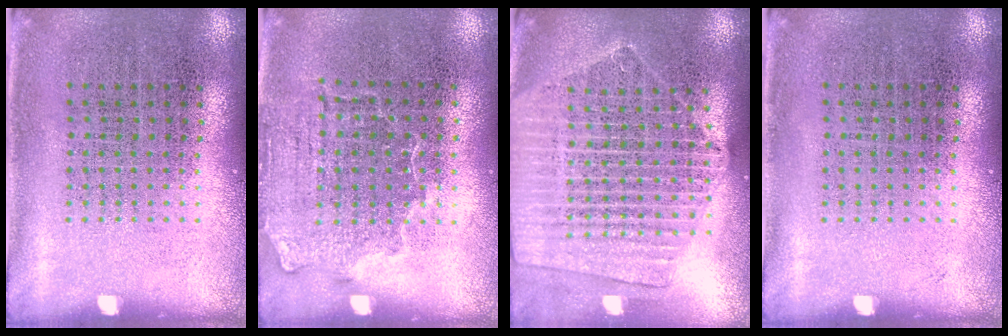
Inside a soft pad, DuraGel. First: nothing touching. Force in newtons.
{"total": 1.5, "press": 1.2, "slide": 0.8}
{"total": 2.2, "press": 2.0, "slide": 1.0}
{"total": 0.0}